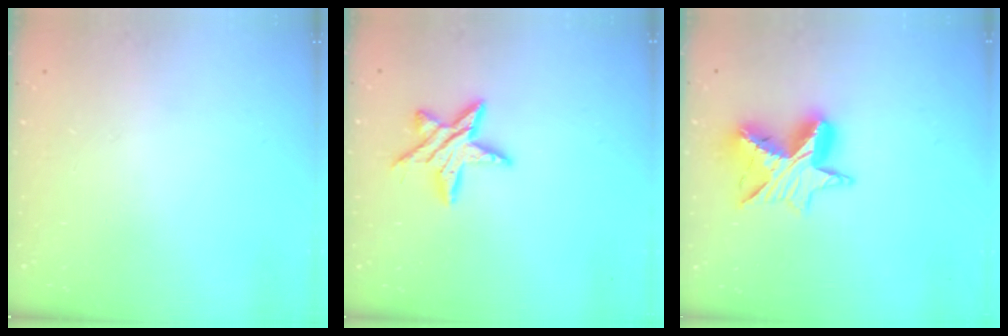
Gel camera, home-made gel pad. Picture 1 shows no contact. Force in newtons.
{"total": 10.8, "press": 10.8, "slide": 0.6}
{"total": 11.7, "press": 11.7, "slide": 0.9}